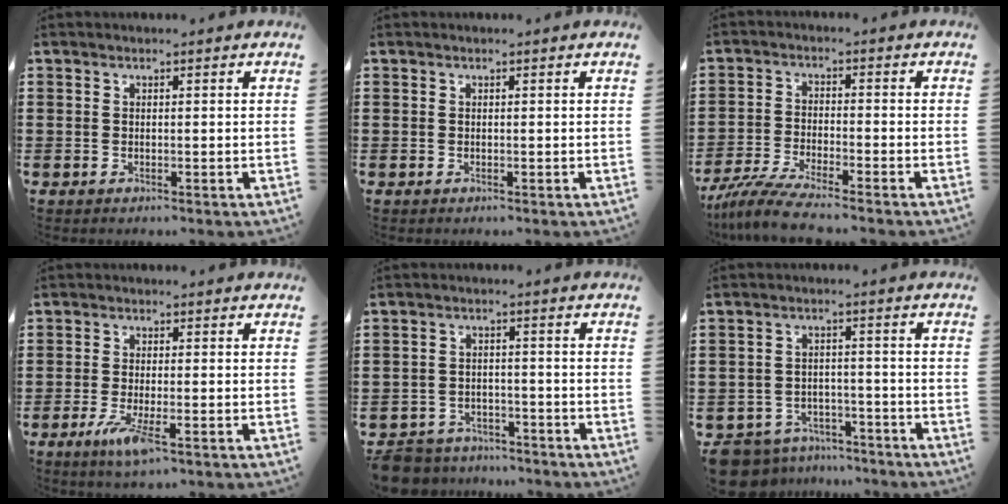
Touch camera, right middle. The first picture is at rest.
{"total": 0.0}
{"total": 6.0, "force": [-5.4, 0.1, 2.7], "torque": [-0.070, -0.018, -0.105]}
{"total": 4.5, "force": [-1.8, 0.7, 4.1], "torque": [-0.087, -0.016, -0.034]}
{"total": 4.8, "force": [-4.7, 1.0, 0.1], "torque": [-0.023, 0.004, -0.102]}
{"total": 6.2, "force": [-6.0, 1.6, 0.5], "torque": [-0.032, 0.009, -0.125]}